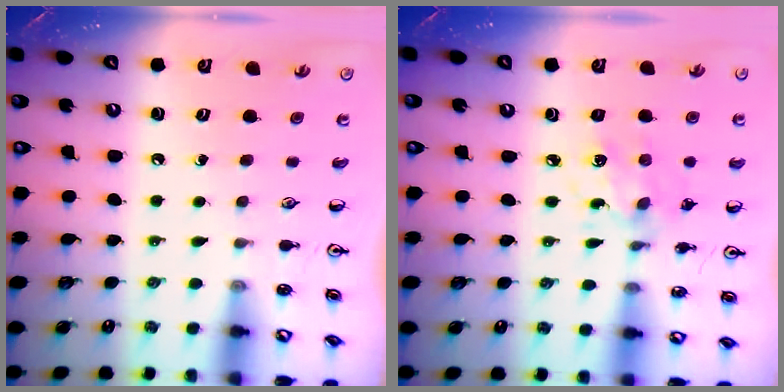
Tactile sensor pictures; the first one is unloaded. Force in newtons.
{"total": 5.4, "press": 5.4, "slide": 0.5}